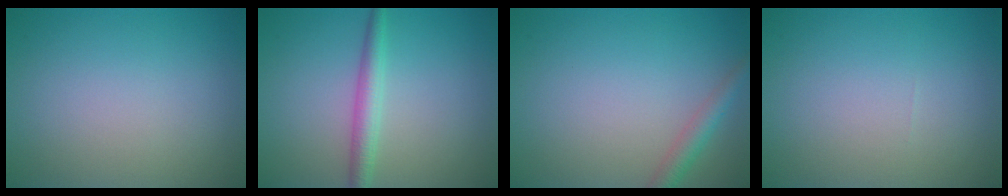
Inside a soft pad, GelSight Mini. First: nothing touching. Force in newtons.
{"total": 2.5, "press": 2.5, "slide": 0.1}
{"total": 2.1, "press": 2.1, "slide": 0.1}
{"total": 0.0}